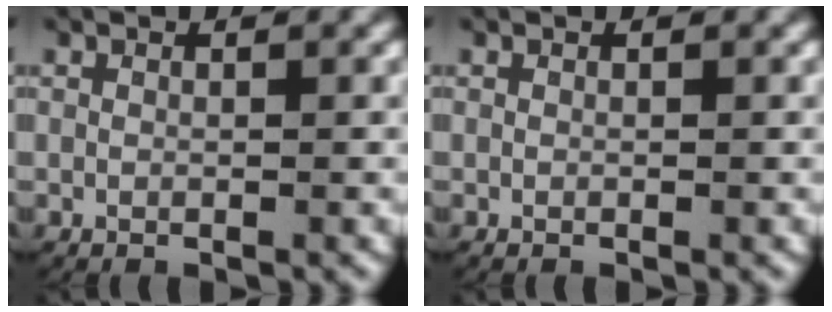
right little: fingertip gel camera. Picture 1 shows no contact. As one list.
[{"total": 0.0}]